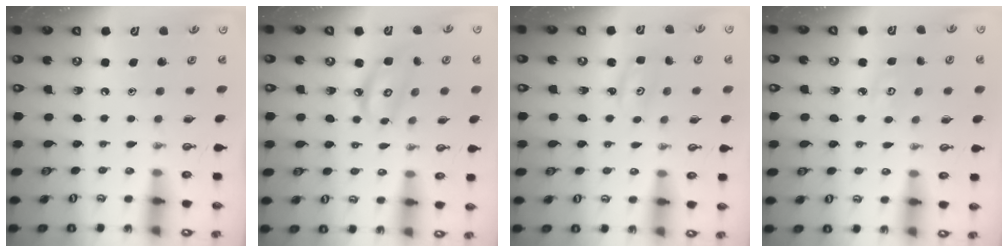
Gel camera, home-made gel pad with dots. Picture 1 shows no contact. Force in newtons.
{"total": 7.8, "press": 7.7, "slide": 0.7}
{"total": 3.2, "press": 3.2, "slide": 0.3}
{"total": 4.6, "press": 4.6, "slide": 0.5}